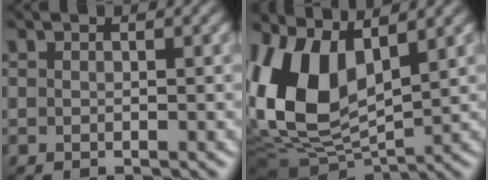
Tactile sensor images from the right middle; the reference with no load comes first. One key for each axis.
{"total": 11.6, "fx": 2.0, "fy": 6.8, "fz": 9.3, "tx": -0.201, "ty": -0.004, "tz": 0.030}